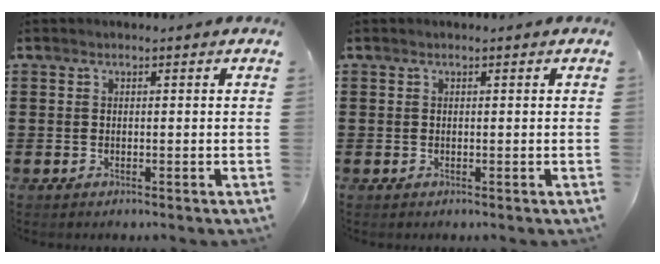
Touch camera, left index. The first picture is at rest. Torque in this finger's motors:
{"motor_torque": [0.00, -0.02, -0.01, 0.01]}